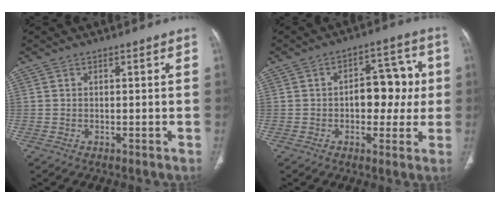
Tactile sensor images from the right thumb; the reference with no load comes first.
{"total": 10.5, "force": [0.0, 6.6, 8.1], "torque": [-0.060, 0.029, -0.002]}